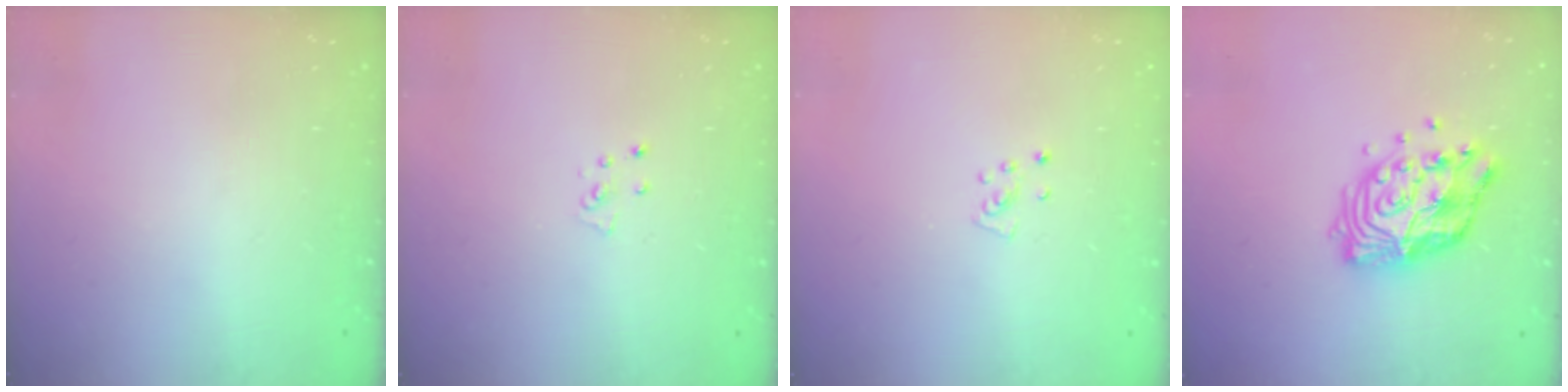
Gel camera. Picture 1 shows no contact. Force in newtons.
{"total": 3.7, "press": 3.7, "slide": 0.3}
{"total": 3.7, "press": 3.7, "slide": 0.3}
{"total": 13.3, "press": 13.2, "slide": 1.1}